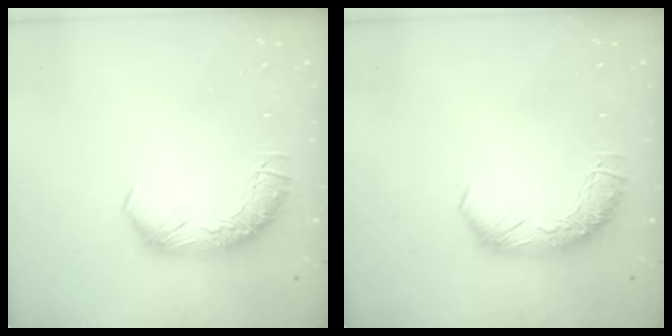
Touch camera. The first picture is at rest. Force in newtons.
{"total": 0.0}